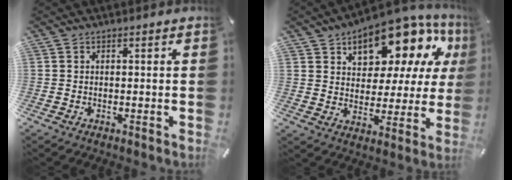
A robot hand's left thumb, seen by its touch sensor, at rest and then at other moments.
{"total": 14.0, "force": [10.1, 7.8, 5.8], "torque": [-0.094, -0.080, 0.175]}